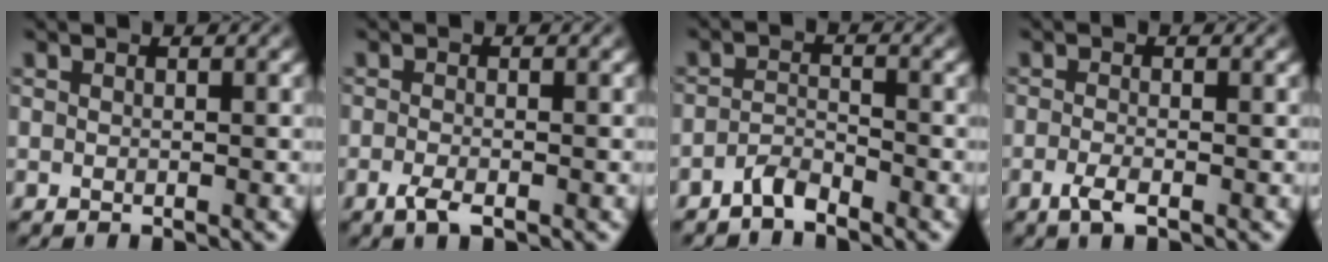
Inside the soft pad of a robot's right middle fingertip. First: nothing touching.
{"total": 1.8, "force": [-1.0, 0.5, 1.4], "torque": [-0.030, -0.003, -0.022]}
{"total": 1.9, "force": [-1.7, 0.4, 0.8], "torque": [-0.017, 0.007, -0.037]}
{"total": 1.8, "force": [-0.9, 0.5, 1.5], "torque": [-0.031, -0.003, -0.021]}